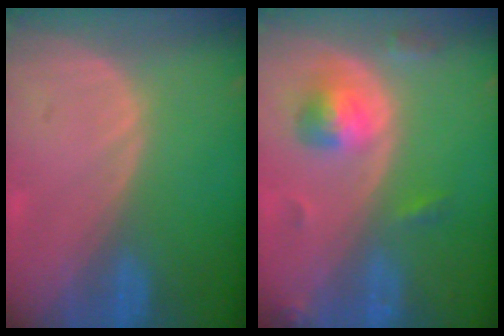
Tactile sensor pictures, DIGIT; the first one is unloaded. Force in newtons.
{"total": 5.2, "press": 5.0, "slide": 1.4}